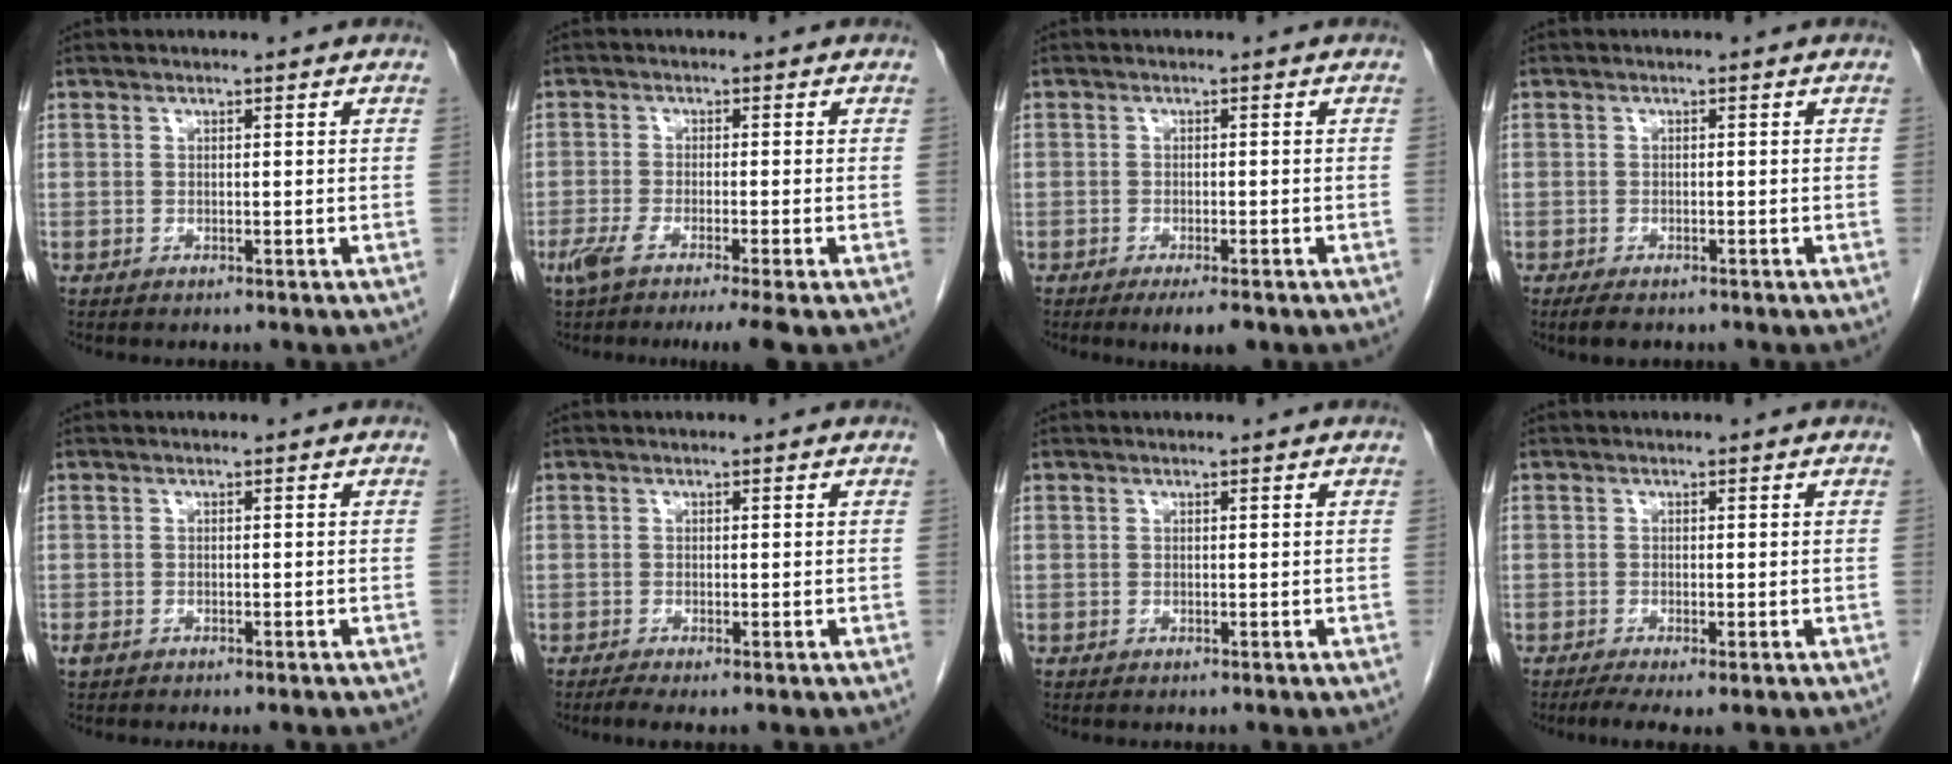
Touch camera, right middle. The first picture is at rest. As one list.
[{"total": 7.9, "force": [-5.4, 0.0, 5.7], "torque": [-0.090, -0.018, -0.088]}, {"total": 3.6, "force": [-2.4, 0.7, 2.6], "torque": [-0.033, -0.005, -0.034]}, {"total": 2.6, "force": [-1.9, 0.9, 1.5], "torque": [-0.027, -0.004, -0.025]}, {"total": 2.5, "force": [-1.8, 0.9, 1.4], "torque": [-0.020, -0.005, -0.024]}, {"total": 2.0, "force": [-1.3, 0.2, 1.5], "torque": [-0.030, -0.009, -0.025]}, {"total": 0.0}, {"total": 3.8, "force": [-2.4, 0.6, 2.9], "torque": [-0.048, -0.014, -0.039]}]